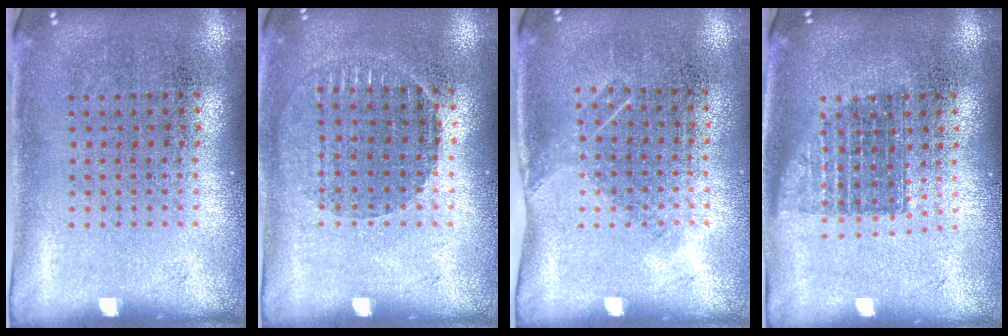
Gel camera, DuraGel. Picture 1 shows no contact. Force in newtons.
{"total": 1.0, "press": 1.0, "slide": 0.1}
{"total": 1.1, "press": 0.8, "slide": 0.7}
{"total": 1.3, "press": 1.1, "slide": 0.8}